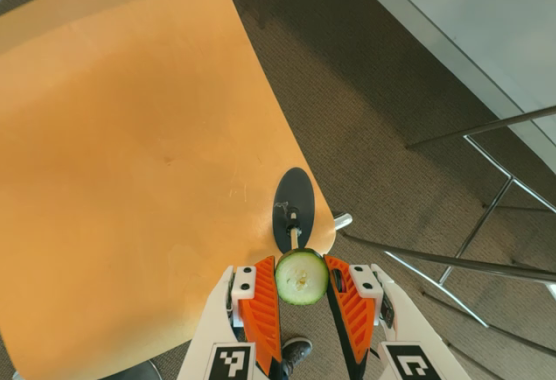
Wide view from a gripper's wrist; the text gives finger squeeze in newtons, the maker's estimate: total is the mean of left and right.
{"total": 9.0, "left": 9.0, "right": 9.1}